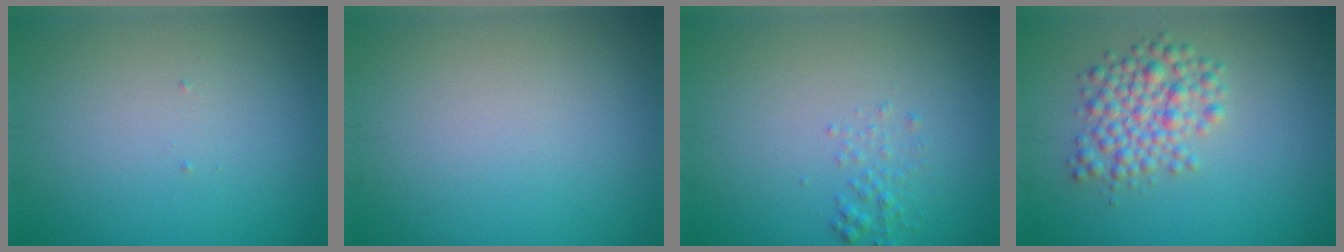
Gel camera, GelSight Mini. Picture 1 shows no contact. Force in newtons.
{"total": 0.0}
{"total": 1.3, "press": 1.3, "slide": 0.1}
{"total": 4.0, "press": 4.0, "slide": 0.1}